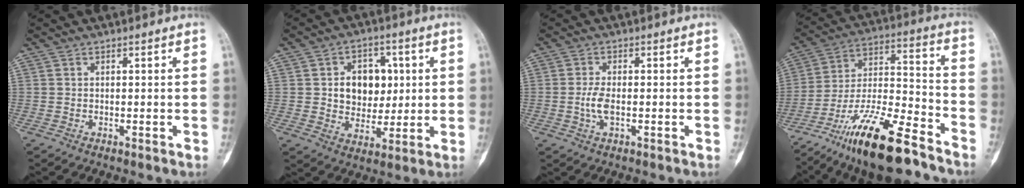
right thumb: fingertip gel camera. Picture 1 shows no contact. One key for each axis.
{"total": 10.7, "fx": 1.8, "fy": 8.2, "fz": 6.6, "tx": -0.045, "ty": -0.002, "tz": 0.033}
{"total": 3.5, "fx": -0.5, "fy": 1.5, "fz": 3.1, "tx": -0.071, "ty": 0.002, "tz": -0.011}
{"total": 20.7, "fx": -14.7, "fy": 5.2, "fz": 13.6, "tx": -0.258, "ty": 0.078, "tz": -0.259}